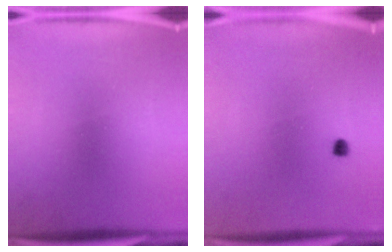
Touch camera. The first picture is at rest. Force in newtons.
{"total": 1.0}